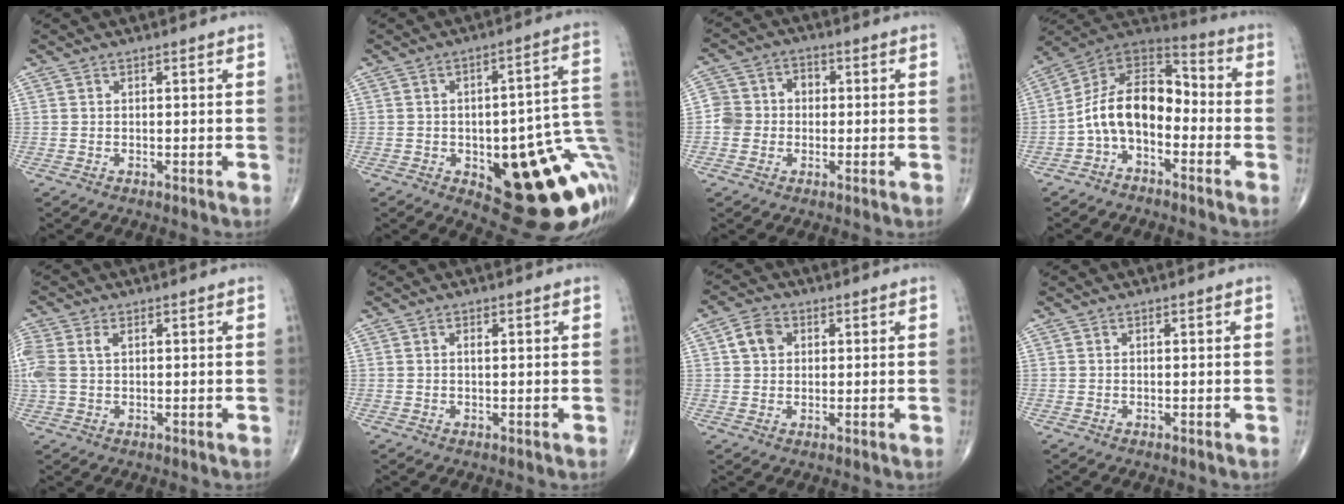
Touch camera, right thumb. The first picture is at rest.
{"total": 24.4, "force": [-5.4, 9.6, 21.7], "torque": [-0.205, 0.028, -0.046]}
{"total": 6.4, "force": [-0.6, 5.9, 2.4], "torque": [-0.026, 0.027, -0.020]}
{"total": 13.0, "force": [-3.3, 7.9, 9.8], "torque": [-0.151, 0.073, -0.073]}
{"total": 6.8, "force": [1.5, 4.3, 5.0], "torque": [-0.152, 0.021, 0.036]}
{"total": 0.9, "force": [0.3, 0.3, 0.8], "torque": [-0.013, 0.003, 0.003]}
{"total": 4.6, "force": [1.2, 3.6, 2.5], "torque": [-0.035, 0.005, 0.018]}
{"total": 0.0}